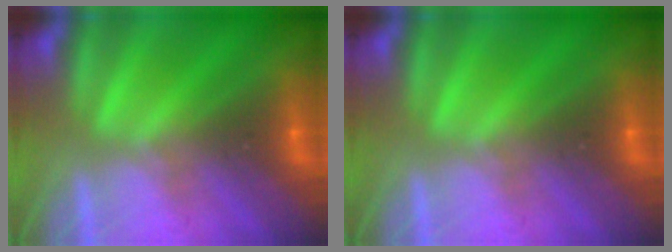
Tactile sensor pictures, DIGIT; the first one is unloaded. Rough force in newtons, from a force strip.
{"total": 0.0}